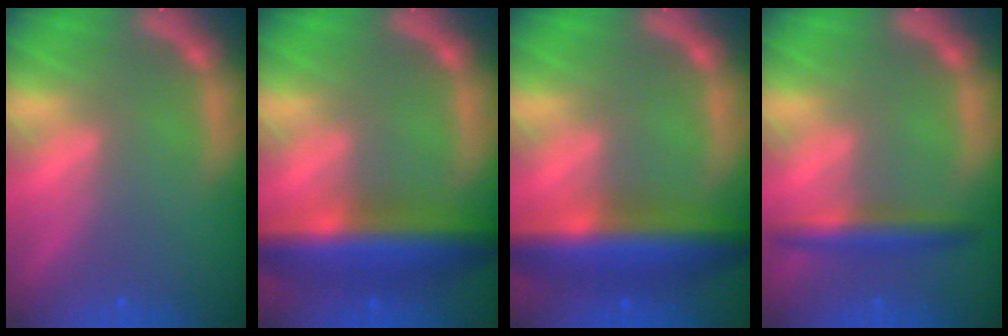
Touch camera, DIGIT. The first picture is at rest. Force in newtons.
{"total": 9.0}
{"total": 9.0}
{"total": 3.5}